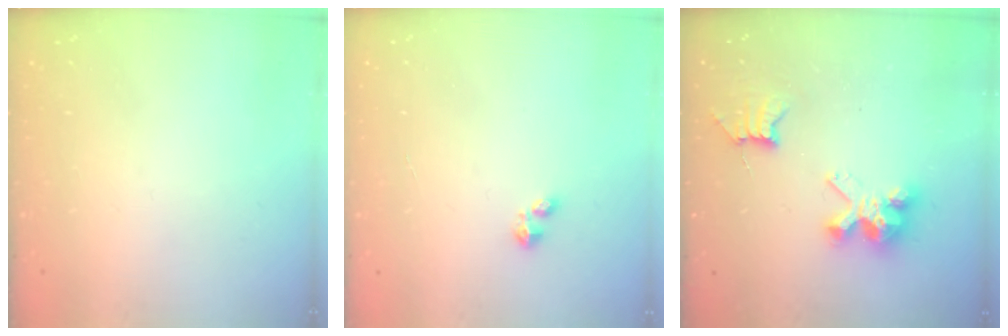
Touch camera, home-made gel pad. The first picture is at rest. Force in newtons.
{"total": 2.4, "press": 2.4, "slide": 0.3}
{"total": 7.8, "press": 7.7, "slide": 0.5}